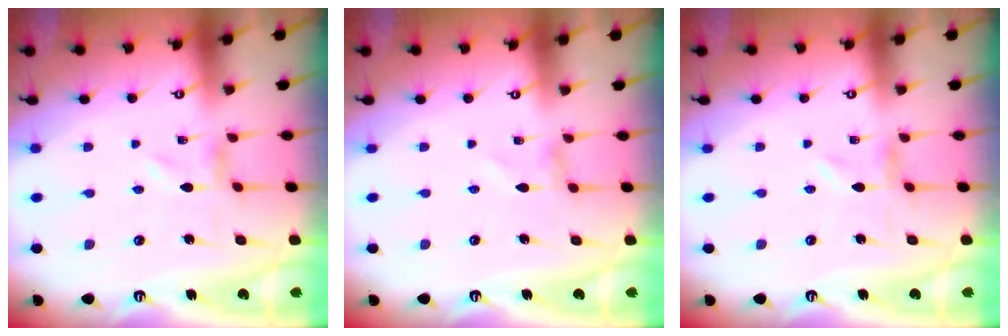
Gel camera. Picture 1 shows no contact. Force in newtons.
{"total": 0.8, "press": 0.8, "slide": 0.1}
{"total": 0.0}